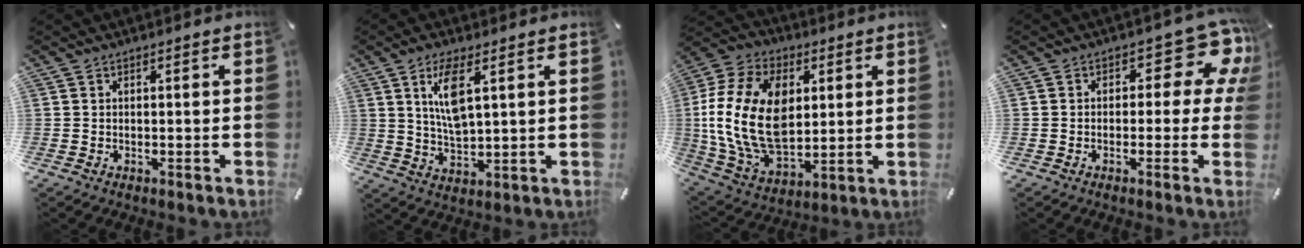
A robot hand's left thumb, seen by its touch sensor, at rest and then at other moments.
{"total": 9.0, "force": [3.6, 3.1, 7.6], "torque": [-0.147, -0.008, 0.059]}
{"total": 21.0, "force": [2.3, 14.7, 14.9], "torque": [-0.322, 0.001, 0.040]}
{"total": 11.8, "force": [4.7, 6.0, 9.1], "torque": [-0.110, -0.036, 0.080]}